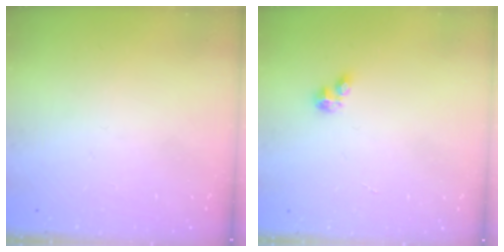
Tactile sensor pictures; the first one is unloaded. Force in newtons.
{"total": 3.4, "press": 3.4, "slide": 0.3}